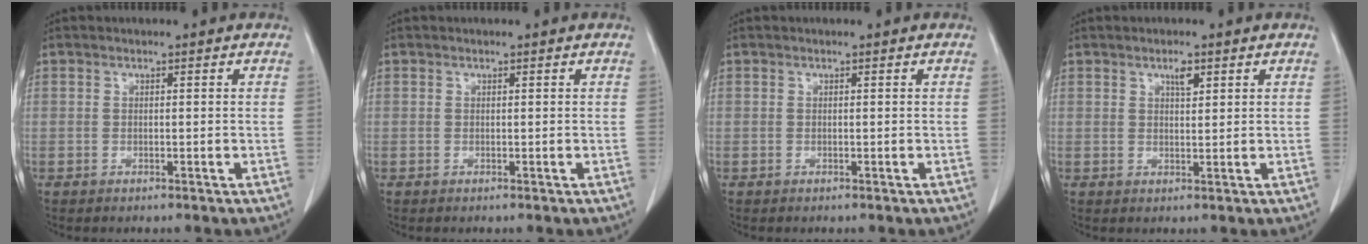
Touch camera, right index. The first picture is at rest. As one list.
[{"total": 0.0}, {"total": 0.0}, {"total": 2.0, "force": [1.2, 0.7, 1.5], "torque": [-0.027, -0.002, 0.020]}]